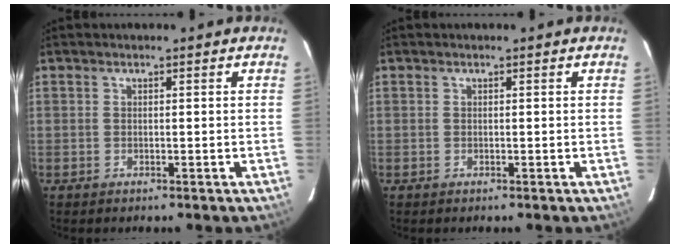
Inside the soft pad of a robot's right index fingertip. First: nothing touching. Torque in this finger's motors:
{"motor_torque": [0.00, 0.00, 0.03, 0.00]}